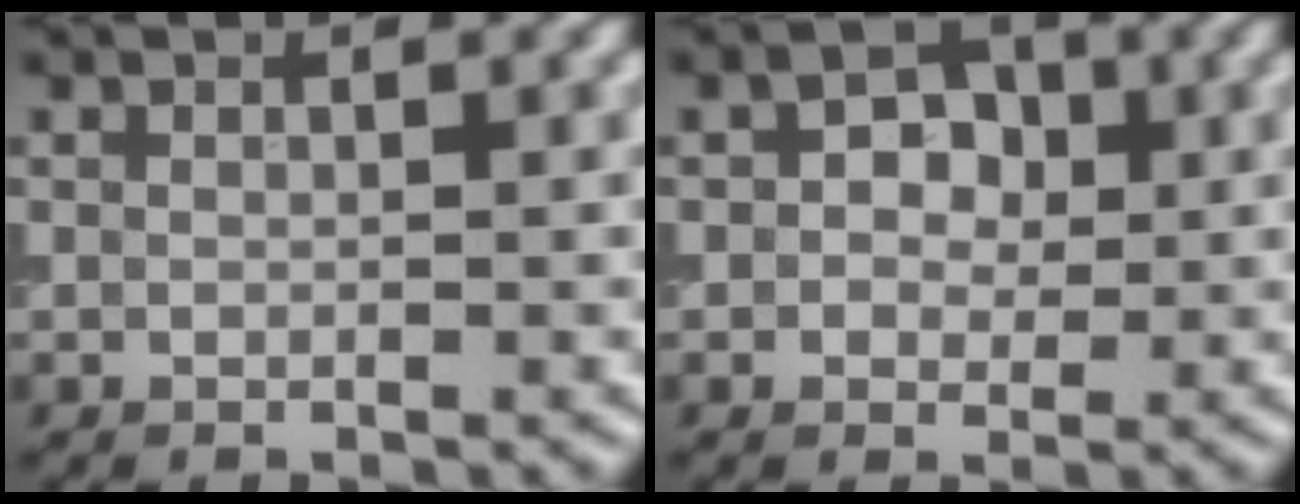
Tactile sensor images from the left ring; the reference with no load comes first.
{"total": 3.1, "force": [0.3, 2.4, 1.9], "torque": [-0.024, 0.004, -0.003]}